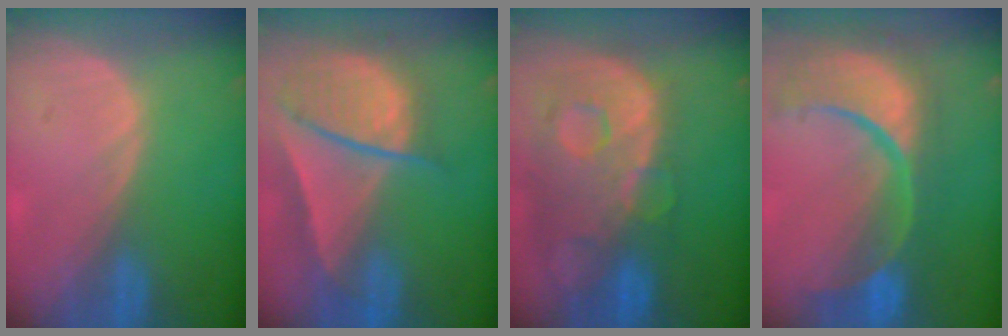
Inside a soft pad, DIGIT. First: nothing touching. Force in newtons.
{"total": 9.6, "press": 8.2, "slide": 5.0}
{"total": 13.3, "press": 10.9, "slide": 7.6}
{"total": 13.7, "press": 10.9, "slide": 8.4}